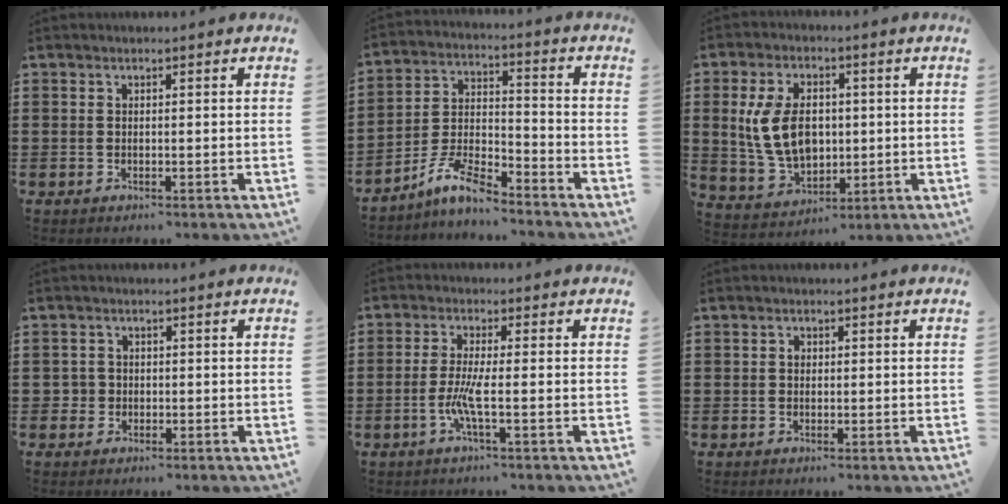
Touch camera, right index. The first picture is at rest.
{"total": 7.7, "force": [-6.6, 1.4, 3.8], "torque": [-0.094, 0.004, -0.132]}
{"total": 10.0, "force": [0.8, 6.5, 7.5], "torque": [-0.175, 0.013, 0.013]}
{"total": 1.8, "force": [-0.4, 1.7, 0.3], "torque": [-0.012, 0.005, -0.011]}
{"total": 4.6, "force": [-1.5, 0.1, 4.4], "torque": [-0.105, -0.015, -0.038]}
{"total": 0.9, "force": [0.2, 0.7, 0.5], "torque": [-0.011, 0.003, 0.003]}